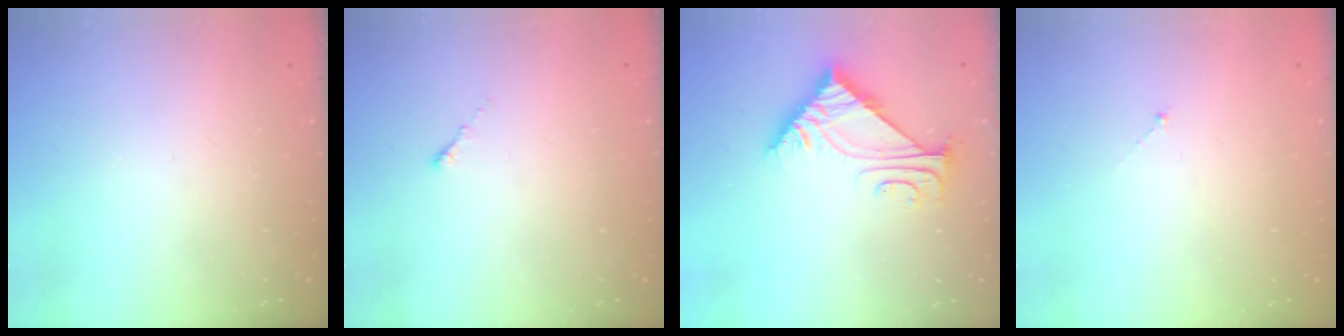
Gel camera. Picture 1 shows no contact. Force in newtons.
{"total": 0.0}
{"total": 8.2, "press": 8.2, "slide": 0.5}
{"total": 0.0}